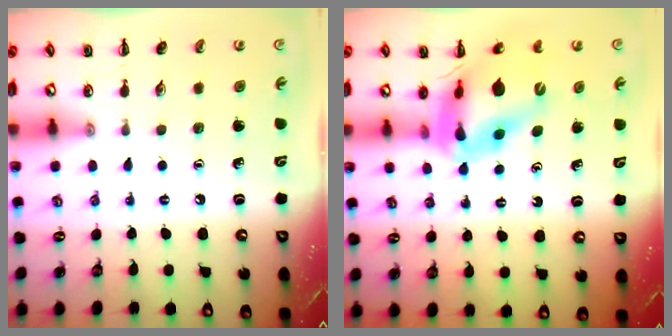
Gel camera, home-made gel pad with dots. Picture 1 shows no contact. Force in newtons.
{"total": 12.6, "press": 12.0, "slide": 3.9}